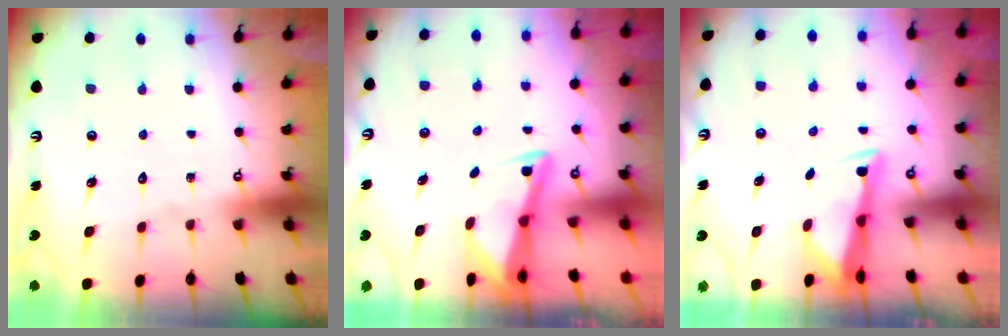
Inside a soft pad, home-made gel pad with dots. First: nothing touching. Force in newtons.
{"total": 2.9, "press": 2.9, "slide": 0.4}
{"total": 3.4, "press": 3.2, "slide": 0.9}